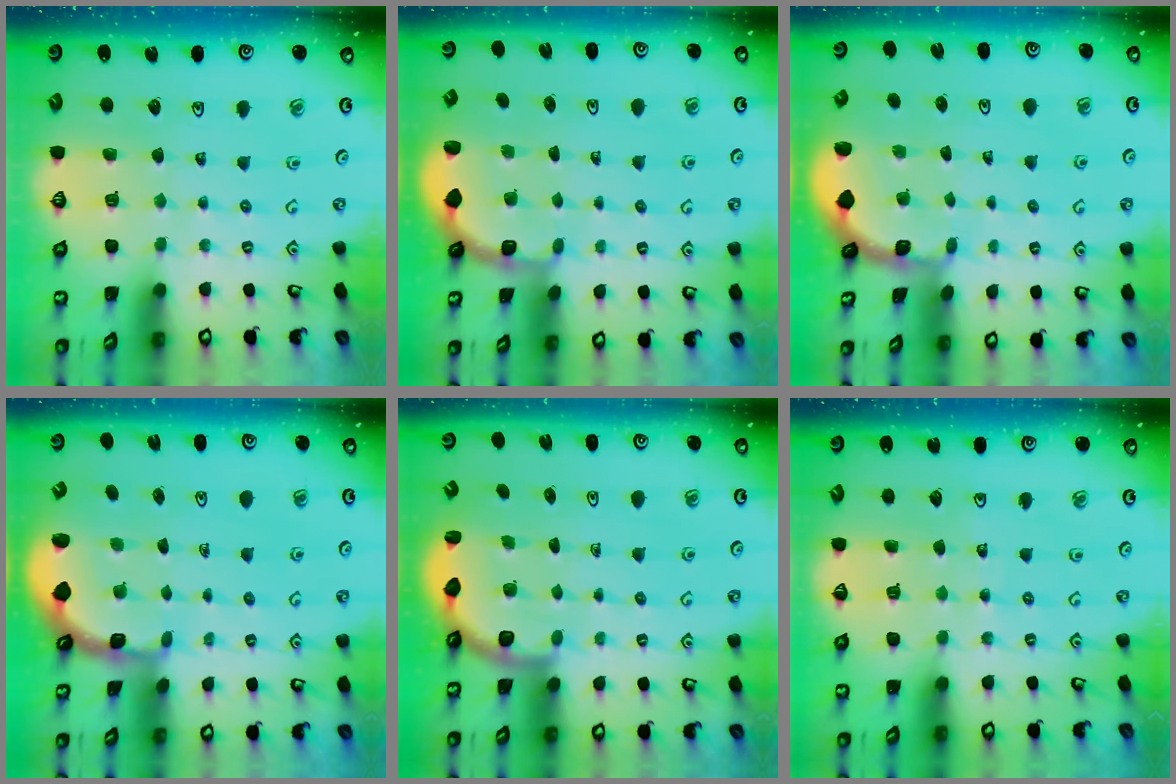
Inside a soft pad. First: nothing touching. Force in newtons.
{"total": 1.9, "press": 1.8, "slide": 0.7}
{"total": 1.3, "press": 1.2, "slide": 0.1}
{"total": 1.7, "press": 1.6, "slide": 0.5}
{"total": 3.5, "press": 2.8, "slide": 2.0}
{"total": 4.9, "press": 4.9, "slide": 0.6}